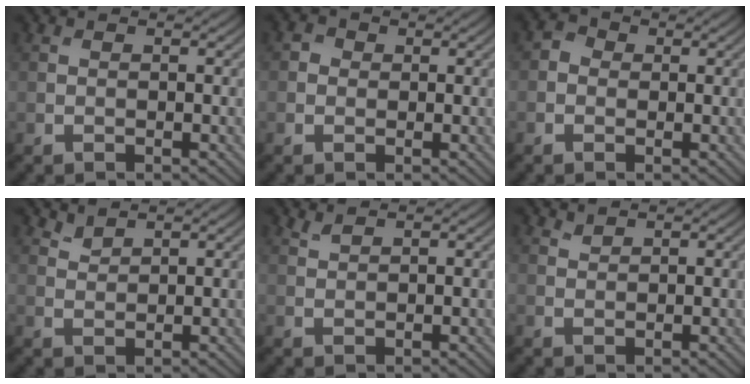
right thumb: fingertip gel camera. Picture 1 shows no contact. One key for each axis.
{"total": 1.3, "fx": 0.1, "fy": 1.2, "fz": 0.4, "tx": -0.006, "ty": -0.001, "tz": -0.005}
{"total": 1.7, "fx": -0.1, "fy": 1.6, "fz": 0.8, "tx": -0.013, "ty": 0.001, "tz": -0.012}
{"total": 1.4, "fx": 1.4, "fy": 0.3, "fz": 0.4, "tx": -0.015, "ty": -0.002, "tz": 0.033}
{"total": 1.0, "fx": 0.9, "fy": 0.0, "fz": 0.4, "tx": -0.011, "ty": 0.004, "tz": 0.020}
{"total": 0.8, "fx": 0.8, "fy": 0.1, "fz": 0.2, "tx": -0.004, "ty": 0.000, "tz": 0.019}